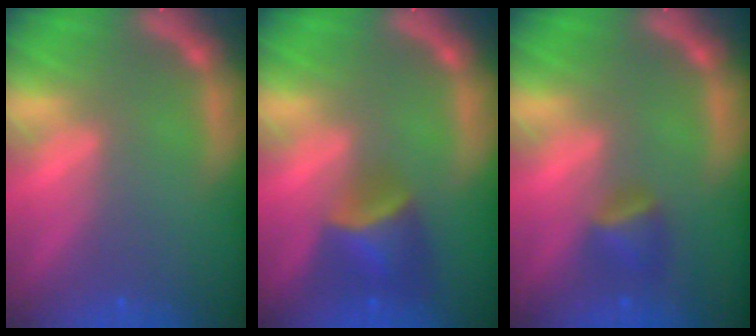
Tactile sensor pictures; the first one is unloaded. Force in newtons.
{"total": 4.4}
{"total": 2.4}